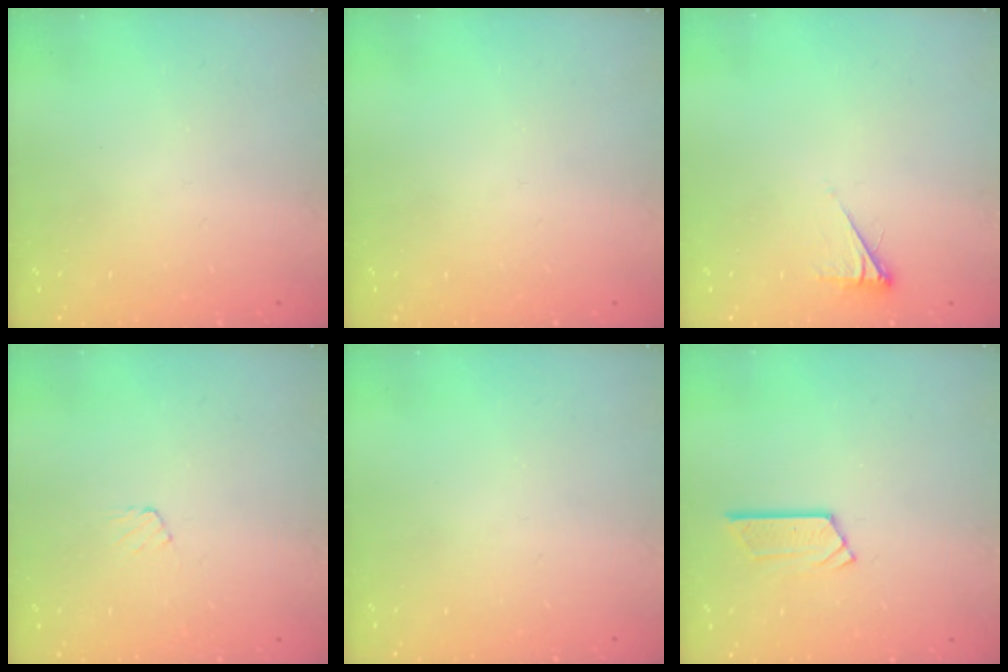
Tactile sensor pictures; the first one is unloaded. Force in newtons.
{"total": 0.0}
{"total": 2.6, "press": 2.6, "slide": 0.4}
{"total": 3.5, "press": 3.5, "slide": 0.3}
{"total": 0.0}
{"total": 5.7, "press": 5.7, "slide": 0.4}